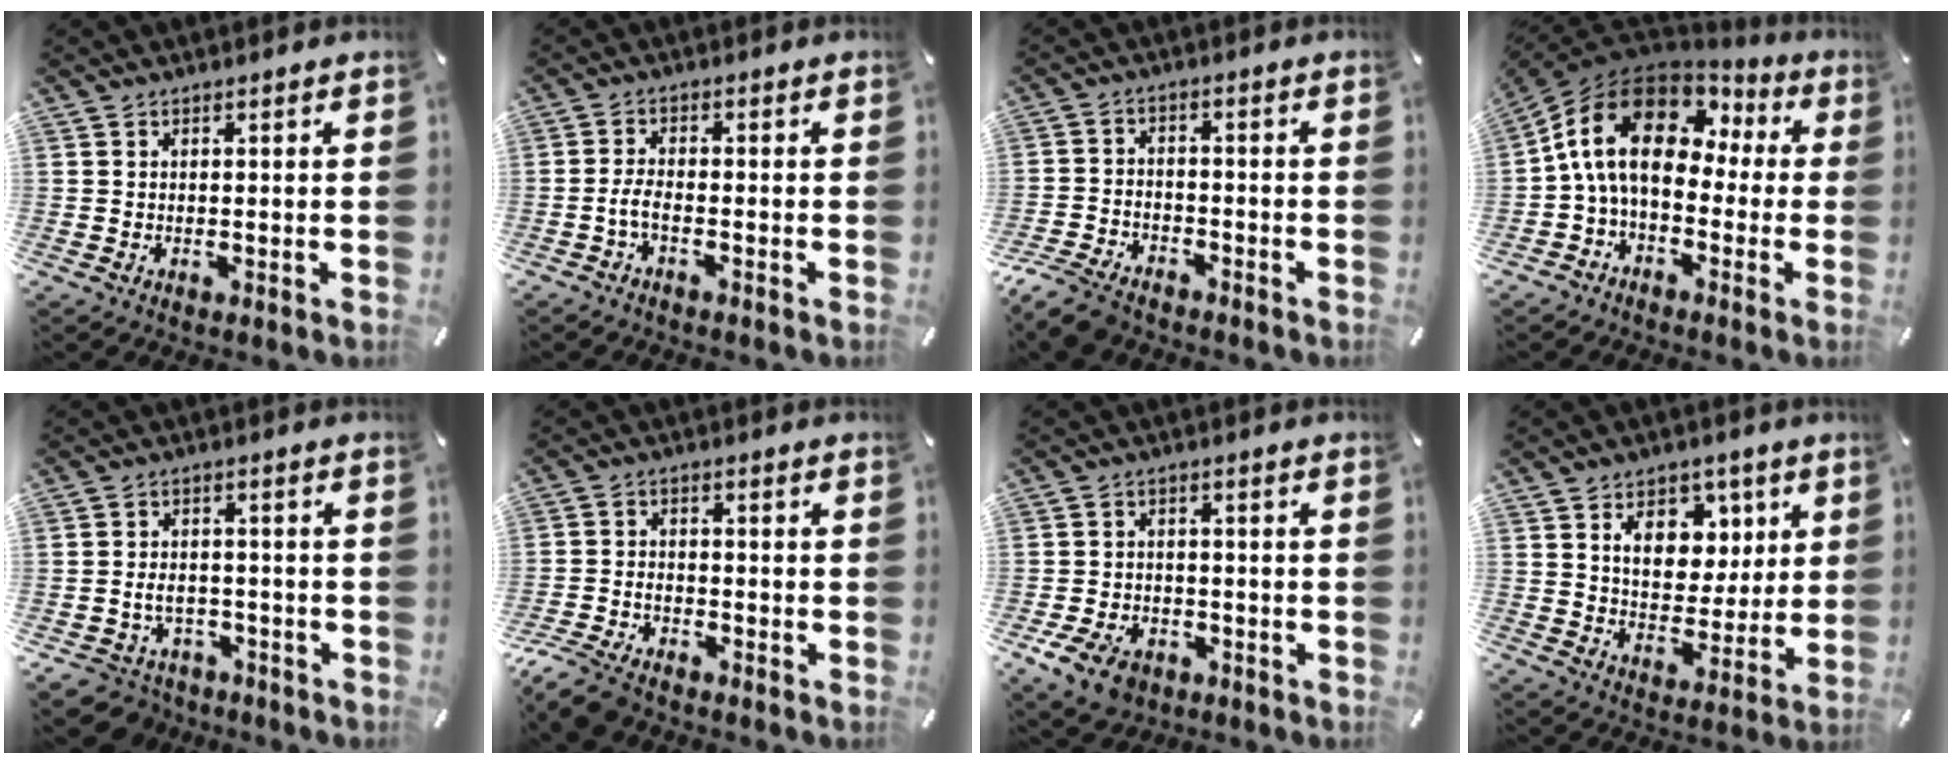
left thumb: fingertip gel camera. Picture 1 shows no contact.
{"total": 3.4, "force": [-1.7, 1.1, 2.8], "torque": [-0.061, 0.004, -0.034]}
{"total": 7.3, "force": [-6.1, 3.0, 2.6], "torque": [-0.063, 0.025, -0.121]}
{"total": 15.9, "force": [1.9, 10.6, 11.7], "torque": [-0.249, 0.010, 0.026]}
{"total": 5.9, "force": [-2.4, 4.9, 2.3], "torque": [-0.064, 0.012, -0.045]}
{"total": 6.9, "force": [-5.9, 2.7, 2.5], "torque": [-0.056, 0.024, -0.114]}
{"total": 7.8, "force": [-4.4, 5.1, 3.8], "torque": [-0.087, 0.019, -0.082]}
{"total": 11.0, "force": [4.2, 8.4, 5.8], "torque": [-0.079, -0.012, 0.073]}